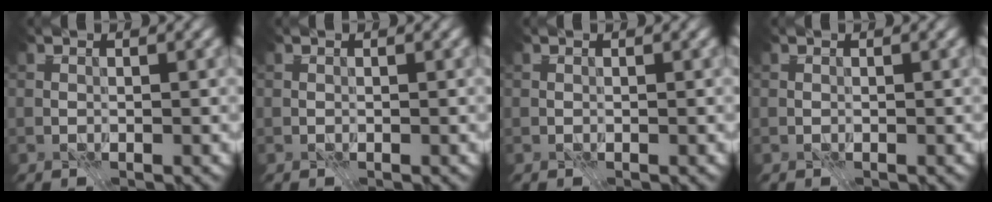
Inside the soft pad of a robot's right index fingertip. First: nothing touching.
{"total": 0.0}
{"total": 0.0}
{"total": 0.0}